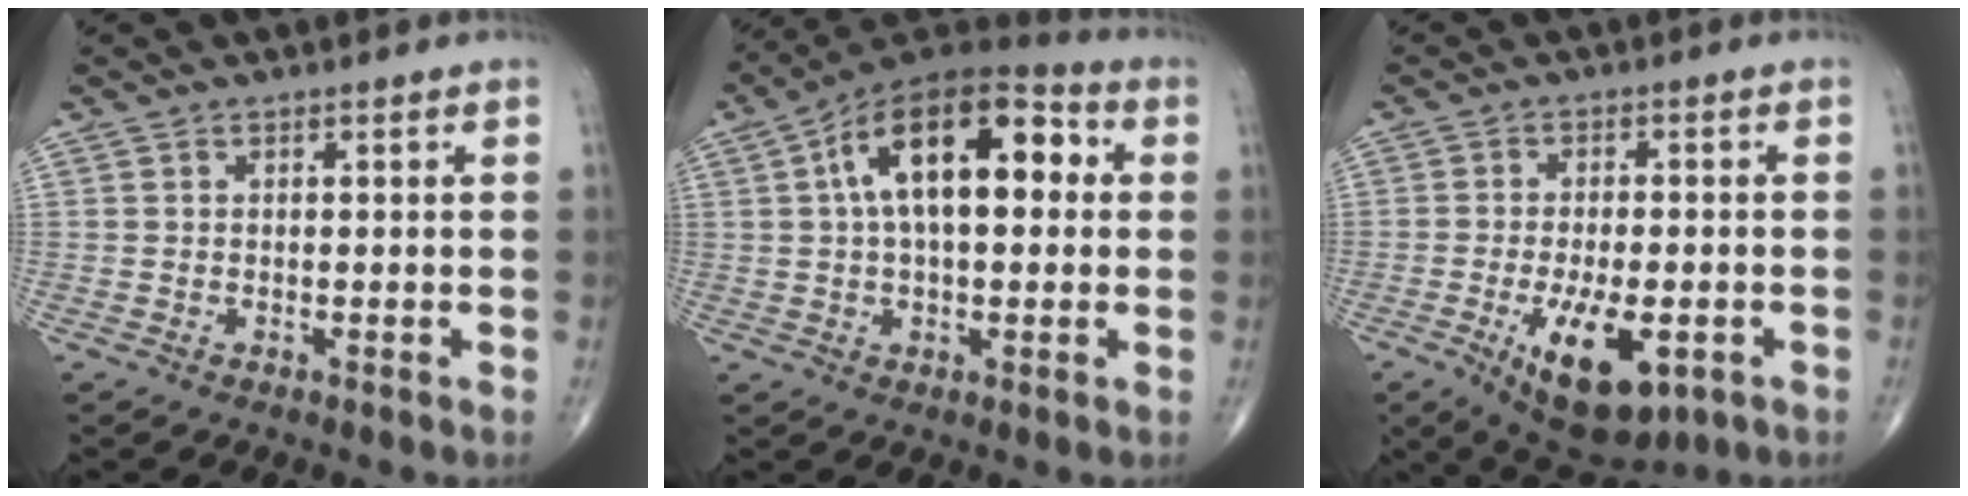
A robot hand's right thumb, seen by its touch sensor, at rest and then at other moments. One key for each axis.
{"total": 18.5, "fx": 3.7, "fy": 9.4, "fz": 15.6, "tx": -0.230, "ty": 0.035, "tz": 0.047}
{"total": 12.7, "fx": -4.6, "fy": 5.6, "fz": 10.4, "tx": -0.161, "ty": 0.001, "tz": -0.058}